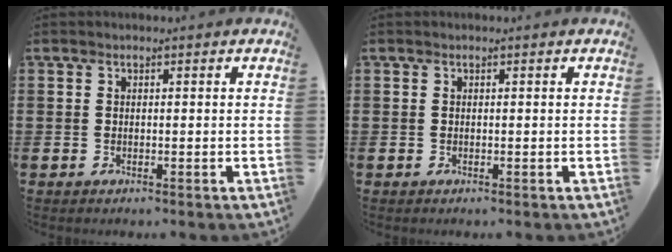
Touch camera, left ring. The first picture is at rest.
{"total": 0.0}